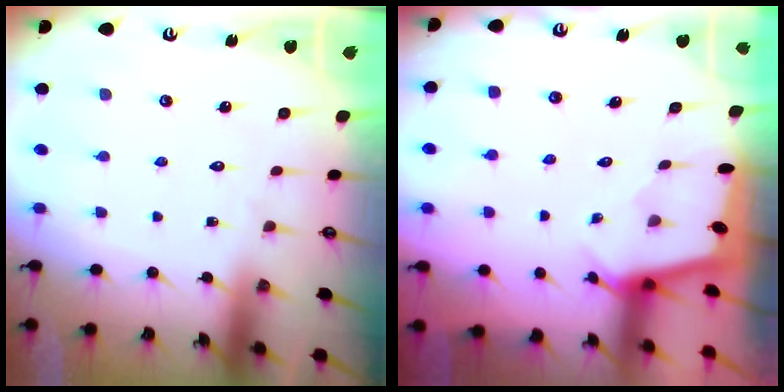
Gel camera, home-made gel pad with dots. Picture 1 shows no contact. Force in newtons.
{"total": 1.8, "press": 1.8, "slide": 0.3}